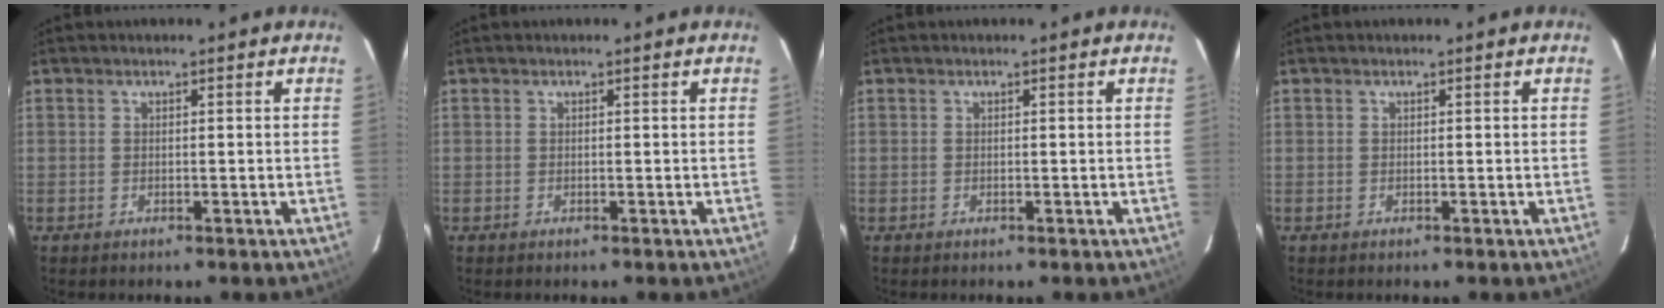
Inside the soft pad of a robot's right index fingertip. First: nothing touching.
{"total": 0.0}
{"total": 0.0}
{"total": 0.0}